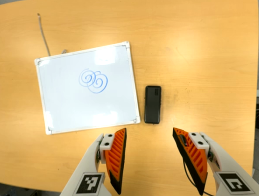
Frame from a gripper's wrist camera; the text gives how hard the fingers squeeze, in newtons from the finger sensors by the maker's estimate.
{"total": 0.0}